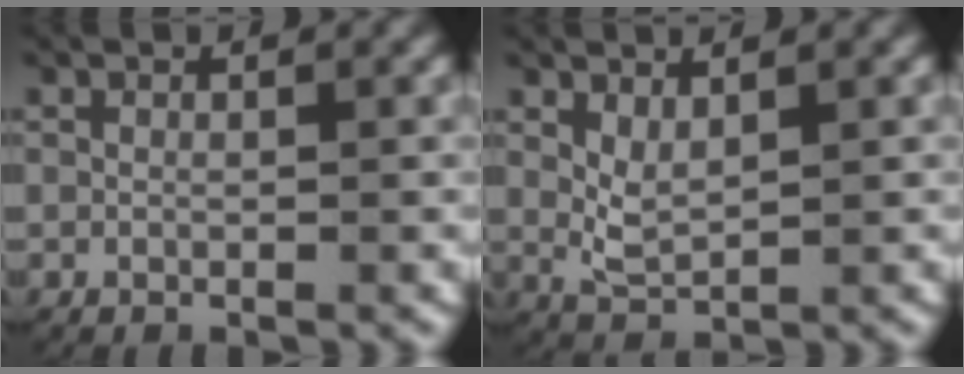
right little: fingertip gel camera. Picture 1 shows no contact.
{"total": 2.0, "force": [1.0, 0.7, 1.6], "torque": [-0.034, -0.012, 0.028]}